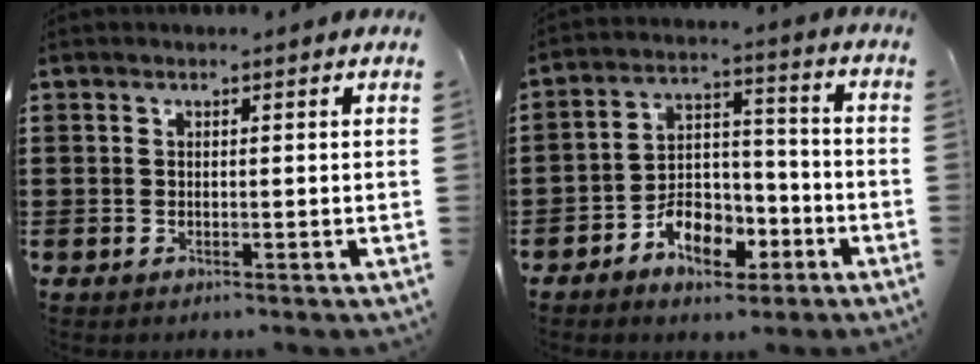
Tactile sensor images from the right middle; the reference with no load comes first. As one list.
[{"total": 7.6, "force": [-4.7, 4.4, 4.0], "torque": [-0.070, 0.023, -0.085]}]